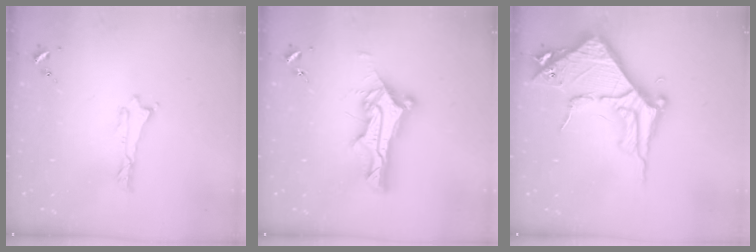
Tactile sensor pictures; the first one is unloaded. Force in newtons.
{"total": 10.8, "press": 10.7, "slide": 0.9}
{"total": 8.4, "press": 8.4, "slide": 0.9}